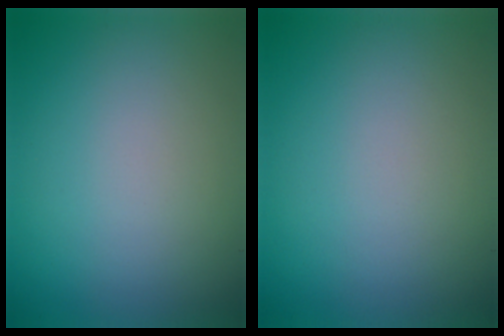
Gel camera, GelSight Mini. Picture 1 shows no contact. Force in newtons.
{"total": 0.0}